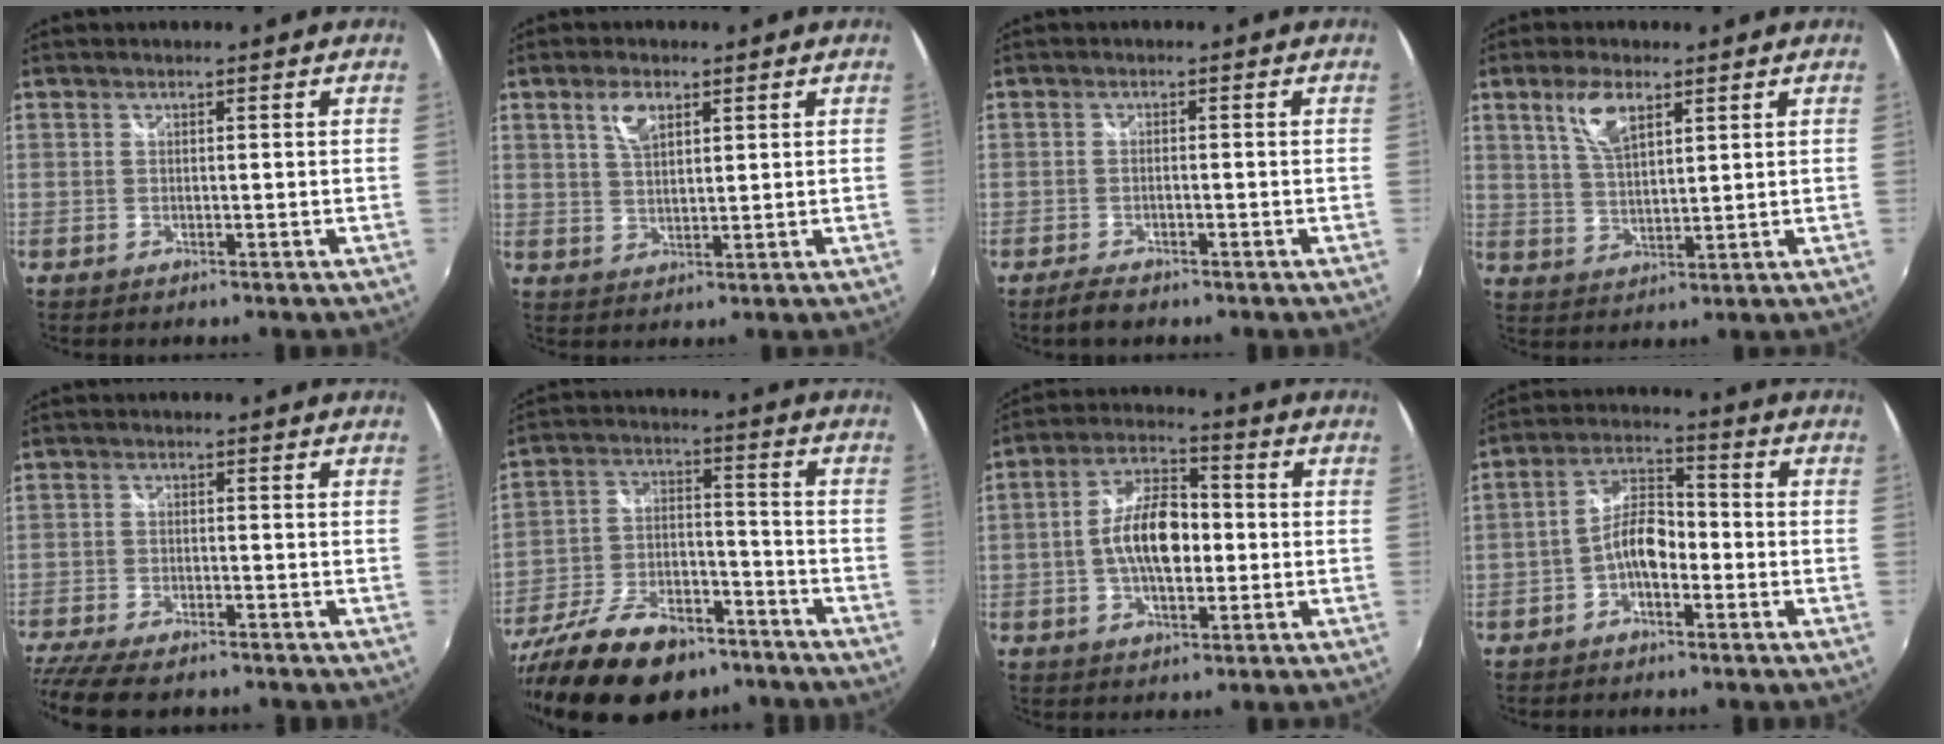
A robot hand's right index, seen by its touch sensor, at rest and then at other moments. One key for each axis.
{"total": 4.7, "fx": 2.4, "fy": 2.3, "fz": 3.4, "tx": -0.059, "ty": 0.006, "tz": 0.045}
{"total": 3.9, "fx": -2.9, "fy": 1.3, "fz": 2.2, "tx": -0.055, "ty": -0.010, "tz": -0.052}
{"total": 6.7, "fx": 3.6, "fy": 2.6, "fz": 5.0, "tx": -0.095, "ty": 0.007, "tz": 0.071}
{"total": 12.8, "fx": -10.5, "fy": 3.9, "fz": 6.2, "tx": -0.157, "ty": -0.041, "tz": -0.182}
{"total": 23.3, "fx": -16.4, "fy": 10.4, "fz": 12.8, "tx": -0.256, "ty": -0.014, "tz": -0.261}
{"total": 10.9, "fx": -1.3, "fy": 5.4, "fz": 9.3, "tx": -0.180, "ty": 0.015, "tz": -0.024}
{"total": 6.9, "fx": -2.9, "fy": 3.5, "fz": 5.1, "tx": -0.103, "ty": 0.019, "tz": -0.054}